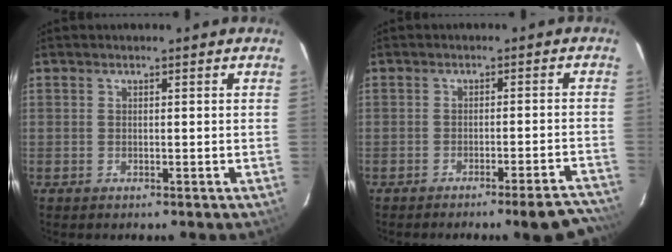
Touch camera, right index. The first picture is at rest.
{"total": 10.4, "force": [-9.8, 0.4, 3.6], "torque": [-0.033, 0.015, -0.114]}